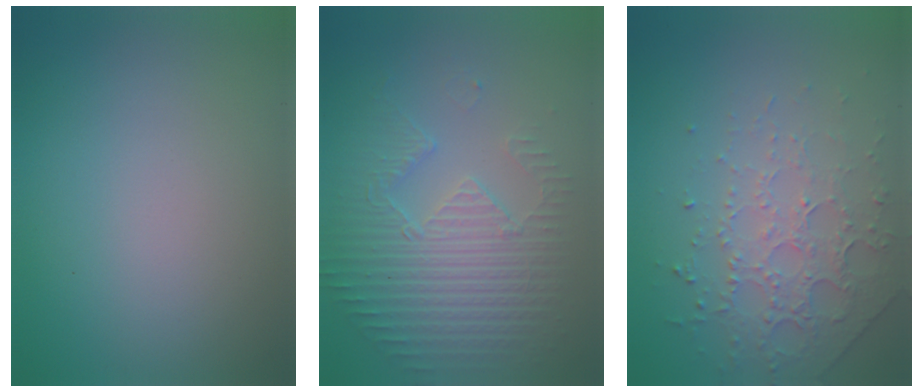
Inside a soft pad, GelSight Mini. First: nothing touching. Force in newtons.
{"total": 4.2, "press": 3.6, "slide": 2.1}
{"total": 4.4, "press": 3.1, "slide": 3.2}